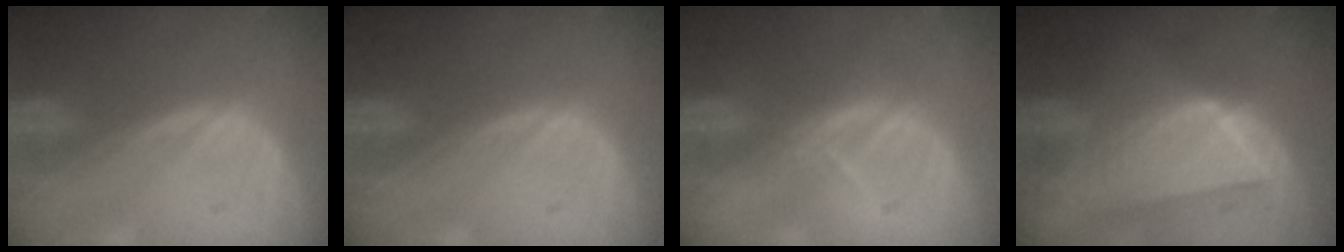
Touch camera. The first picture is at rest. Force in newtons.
{"total": 0.0}
{"total": 2.6, "press": 2.5, "slide": 0.9}
{"total": 9.0, "press": 8.1, "slide": 3.9}